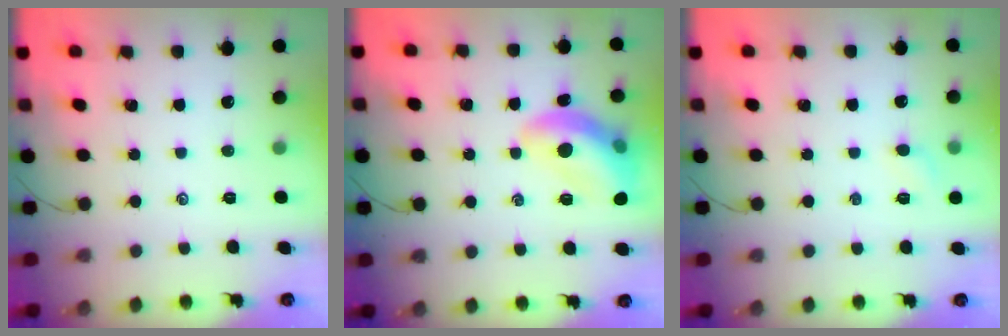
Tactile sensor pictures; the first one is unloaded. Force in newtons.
{"total": 14.2, "press": 14.1, "slide": 1.6}
{"total": 4.4, "press": 4.1, "slide": 1.4}